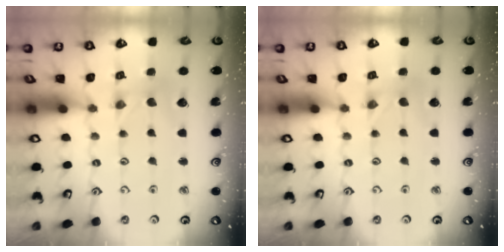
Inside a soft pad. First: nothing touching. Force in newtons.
{"total": 0.0}